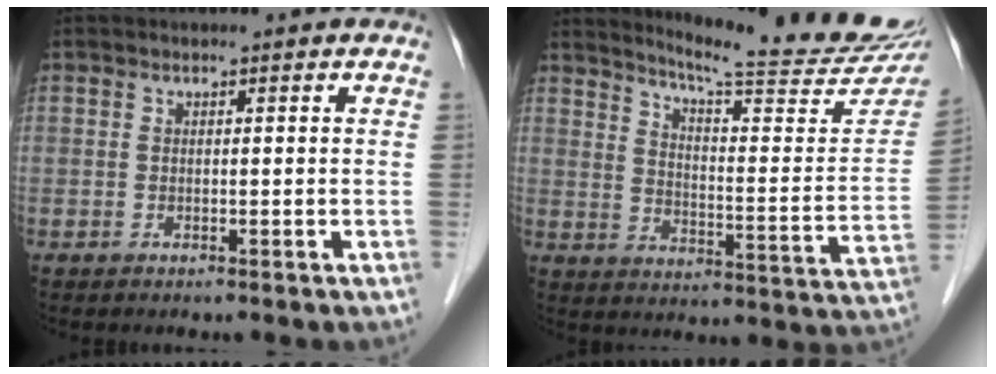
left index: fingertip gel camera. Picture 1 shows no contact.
{"total": 21.7, "force": [20.0, 0.2, 8.4], "torque": [-0.125, -0.093, 0.254]}